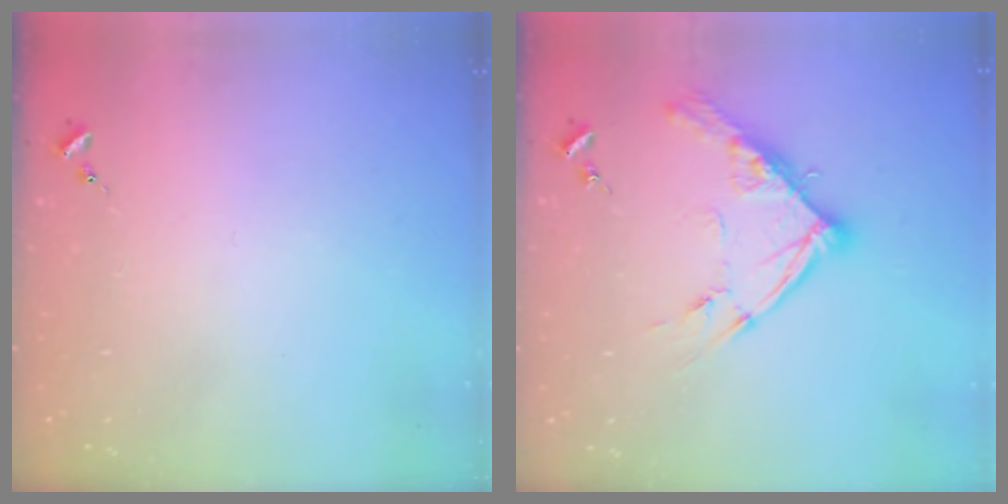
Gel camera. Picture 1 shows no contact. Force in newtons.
{"total": 13.3, "press": 13.2, "slide": 1.2}